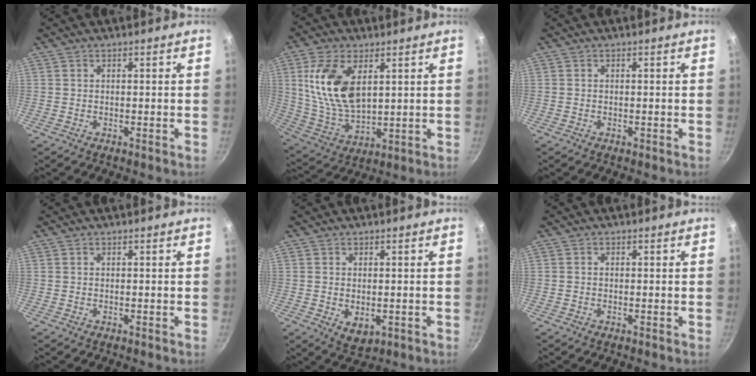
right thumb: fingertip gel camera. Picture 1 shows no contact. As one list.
[{"total": 15.0, "force": [4.4, 8.3, 11.7], "torque": [-0.215, -0.022, 0.096]}, {"total": 0.0}, {"total": 0.0}, {"total": 4.7, "force": [-0.6, 3.1, 3.5], "torque": [-0.053, -0.014, -0.003]}, {"total": 0.5, "force": [-0.1, 0.4, 0.3], "torque": [-0.005, 0.003, -0.002]}]